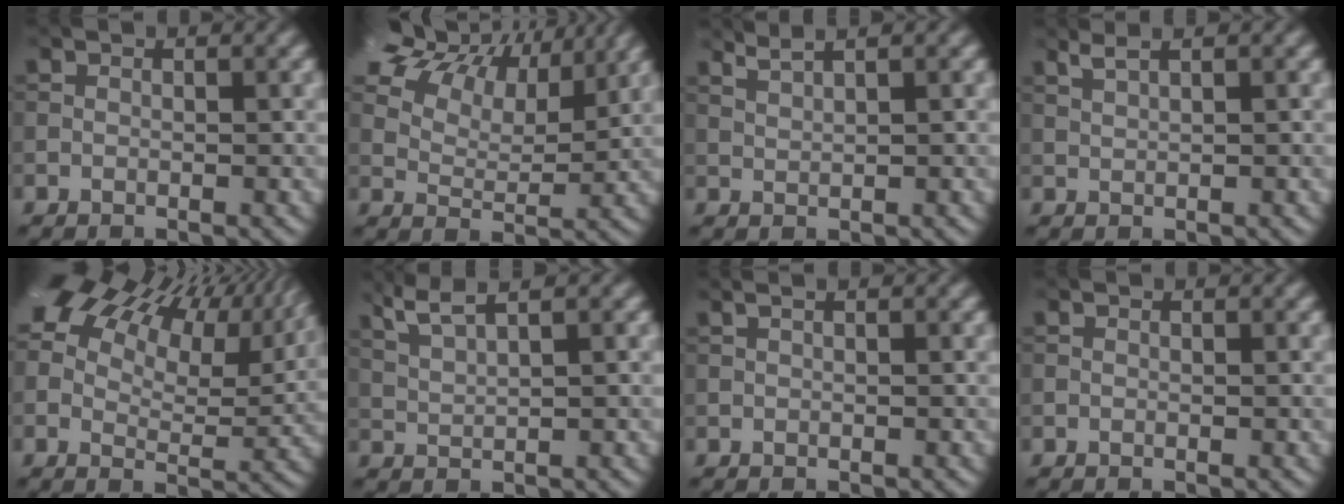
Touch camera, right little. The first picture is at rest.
{"total": 13.3, "force": [8.8, 6.6, 7.5], "torque": [-0.157, 0.032, 0.131]}
{"total": 2.3, "force": [1.9, 0.5, 1.3], "torque": [-0.018, 0.004, 0.028]}
{"total": 1.8, "force": [1.3, 0.5, 1.2], "torque": [-0.019, 0.002, 0.018]}
{"total": 16.5, "force": [9.5, 8.3, 10.6], "torque": [-0.189, 0.038, 0.145]}
{"total": 3.2, "force": [2.3, 0.5, 2.3], "torque": [-0.046, 0.008, 0.050]}
{"total": 1.2, "force": [0.7, 0.5, 0.8], "torque": [-0.010, 0.000, 0.001]}
{"total": 0.0}